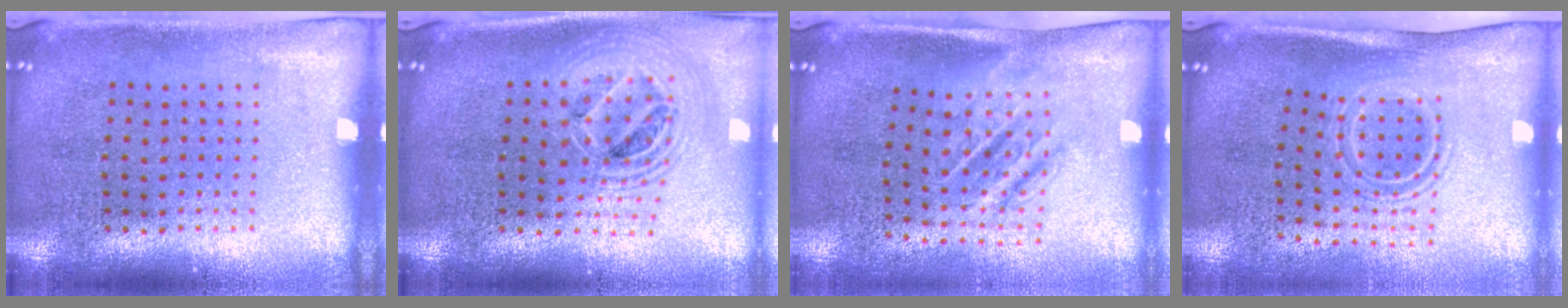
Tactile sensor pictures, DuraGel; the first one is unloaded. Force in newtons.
{"total": 2.1, "press": 1.7, "slide": 1.3}
{"total": 1.8, "press": 1.2, "slide": 1.3}
{"total": 1.6, "press": 1.0, "slide": 1.2}